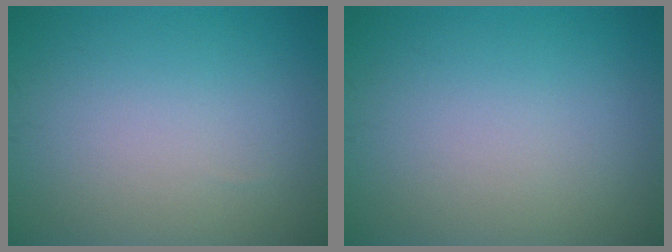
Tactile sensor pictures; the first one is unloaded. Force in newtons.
{"total": 0.0}